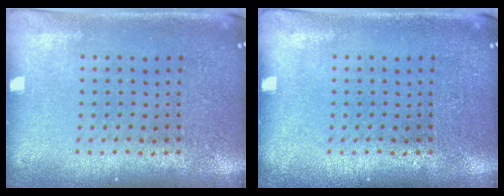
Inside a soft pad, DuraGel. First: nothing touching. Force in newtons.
{"total": 0.0}